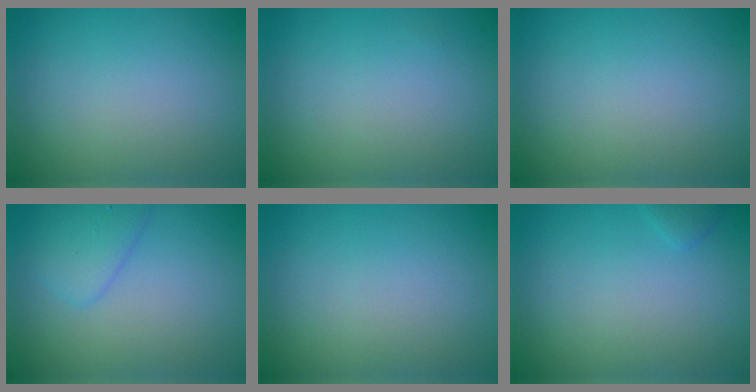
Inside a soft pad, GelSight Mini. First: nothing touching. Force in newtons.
{"total": 0.0}
{"total": 0.0}
{"total": 2.4, "press": 2.4, "slide": 0.2}
{"total": 0.0}
{"total": 0.7, "press": 0.7, "slide": 0.1}